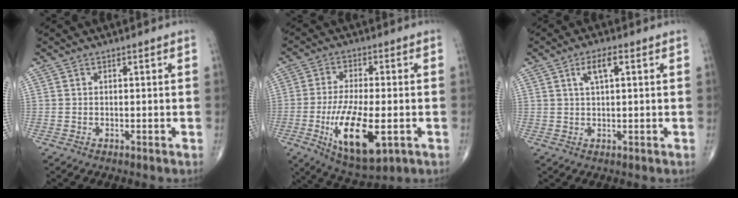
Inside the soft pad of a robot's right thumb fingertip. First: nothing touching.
{"total": 14.9, "force": [-4.2, 5.8, 13.1], "torque": [-0.232, -0.008, -0.061]}
{"total": 4.1, "force": [1.5, 1.3, 3.6], "torque": [-0.069, 0.005, 0.027]}